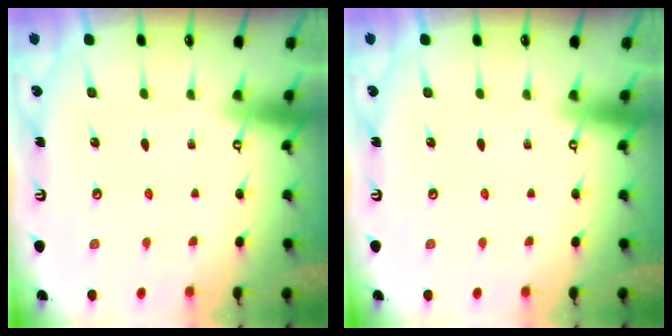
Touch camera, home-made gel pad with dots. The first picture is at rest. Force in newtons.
{"total": 0.0}